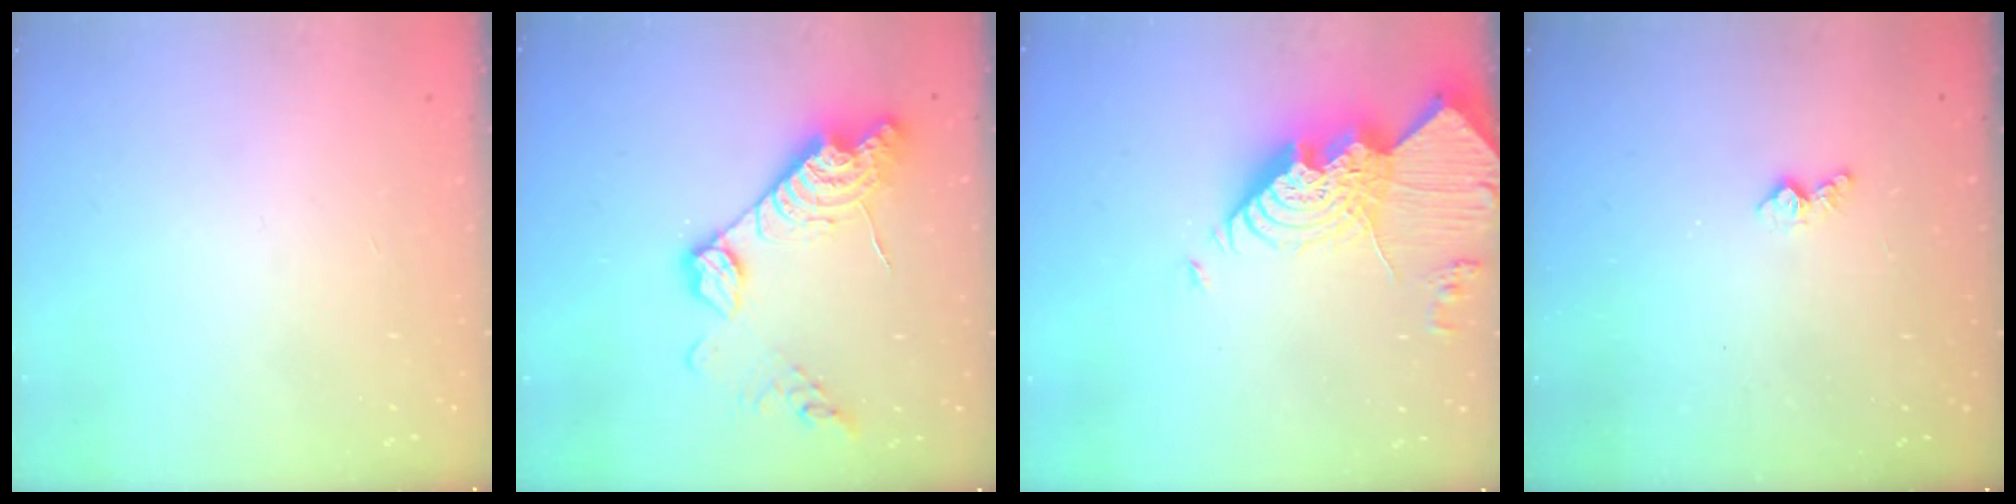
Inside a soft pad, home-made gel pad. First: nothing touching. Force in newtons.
{"total": 16.6, "press": 16.5, "slide": 1.2}
{"total": 24.8, "press": 24.6, "slide": 2.6}
{"total": 3.9, "press": 3.9, "slide": 0.5}